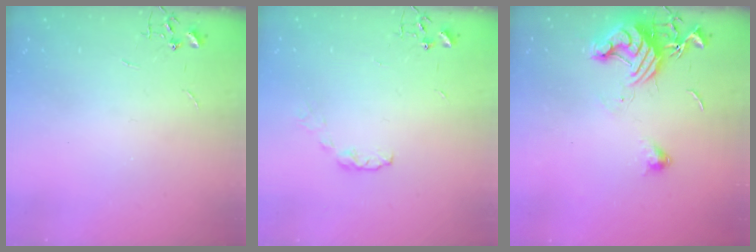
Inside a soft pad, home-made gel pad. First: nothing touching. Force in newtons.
{"total": 4.2, "press": 4.1, "slide": 0.7}
{"total": 12.7, "press": 12.6, "slide": 1.6}